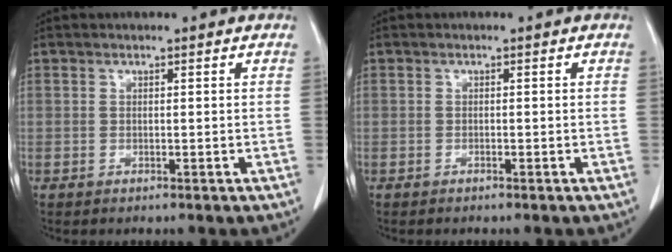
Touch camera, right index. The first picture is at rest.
{"total": 0.0}